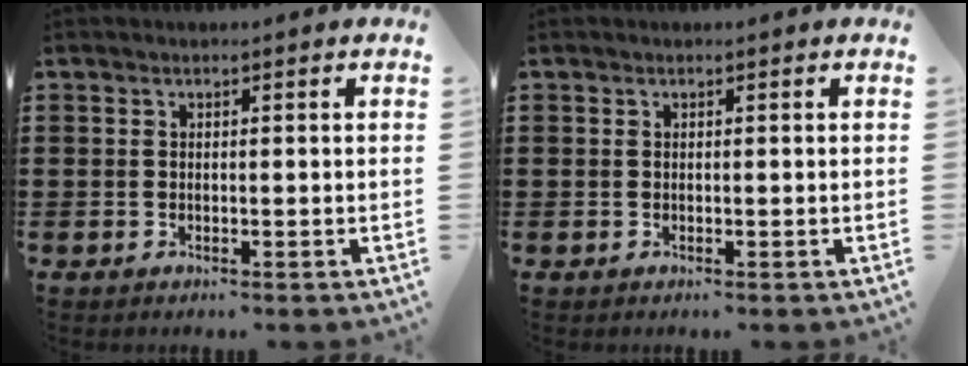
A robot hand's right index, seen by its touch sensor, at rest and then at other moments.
{"total": 0.0}